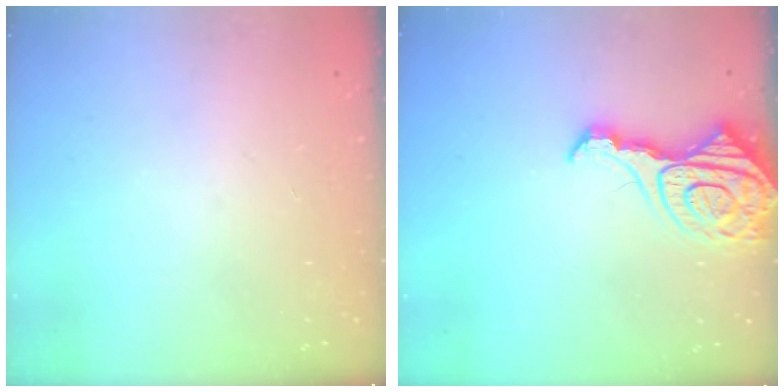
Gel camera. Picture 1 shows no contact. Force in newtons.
{"total": 15.1, "press": 15.0, "slide": 1.7}